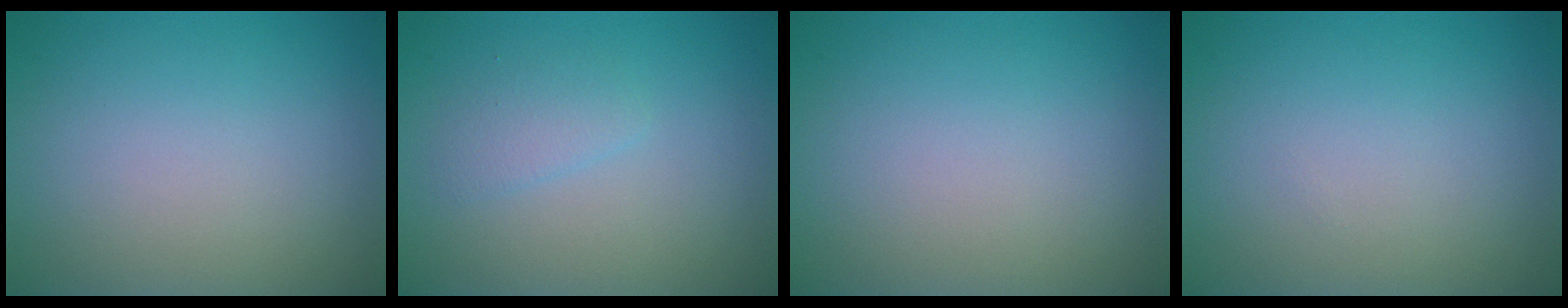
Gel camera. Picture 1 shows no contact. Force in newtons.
{"total": 1.4, "press": 1.4, "slide": 0.1}
{"total": 0.0}
{"total": 0.0}